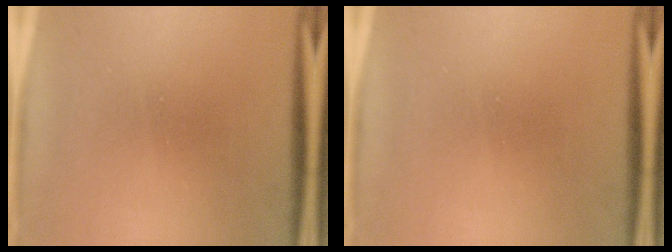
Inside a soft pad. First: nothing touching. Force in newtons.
{"total": 0.0}